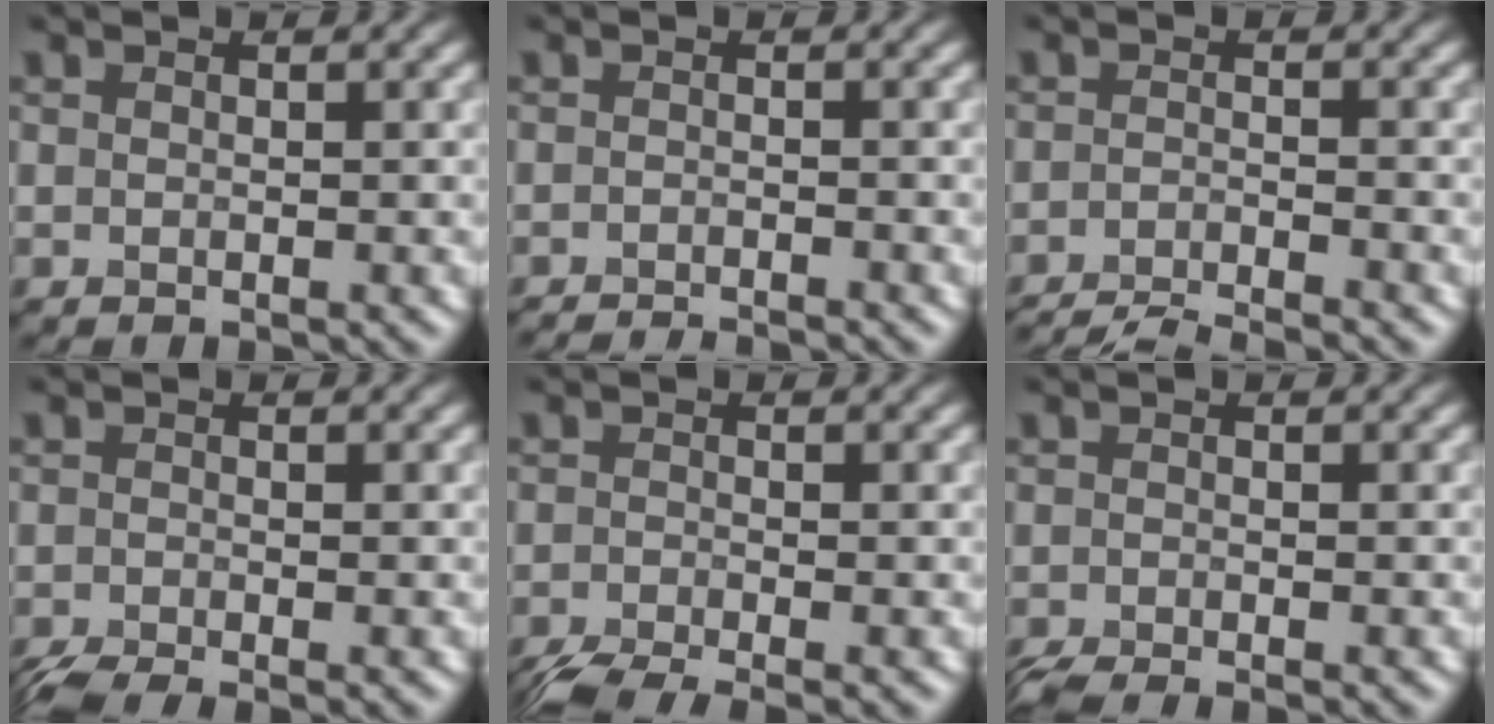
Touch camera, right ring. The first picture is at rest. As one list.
[{"total": 2.7, "force": [-2.5, 0.3, 0.9], "torque": [-0.011, -0.004, -0.040]}, {"total": 5.0, "force": [-4.6, 0.5, 2.0], "torque": [-0.032, -0.015, -0.079]}, {"total": 2.8, "force": [-2.3, 0.4, 1.6], "torque": [-0.032, -0.011, -0.048]}, {"total": 4.1, "force": [-3.2, 0.8, 2.5], "torque": [-0.044, -0.013, -0.067]}, {"total": 2.4, "force": [-2.0, 0.3, 1.3], "torque": [-0.021, -0.011, -0.043]}]